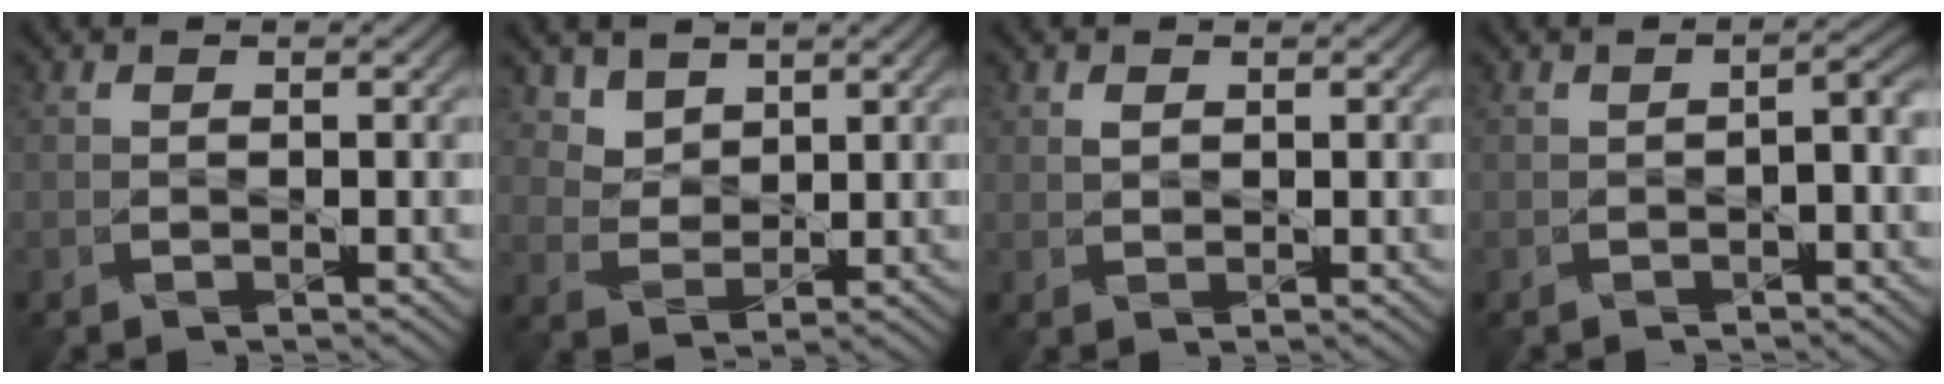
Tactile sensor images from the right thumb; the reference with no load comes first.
{"total": 4.3, "force": [3.7, 2.1, 0.8], "torque": [-0.042, -0.017, 0.092]}
{"total": 1.1, "force": [1.0, 0.4, 0.0], "torque": [-0.001, 0.004, 0.021]}
{"total": 3.0, "force": [-1.7, 1.0, 2.3], "torque": [-0.028, -0.001, -0.022]}